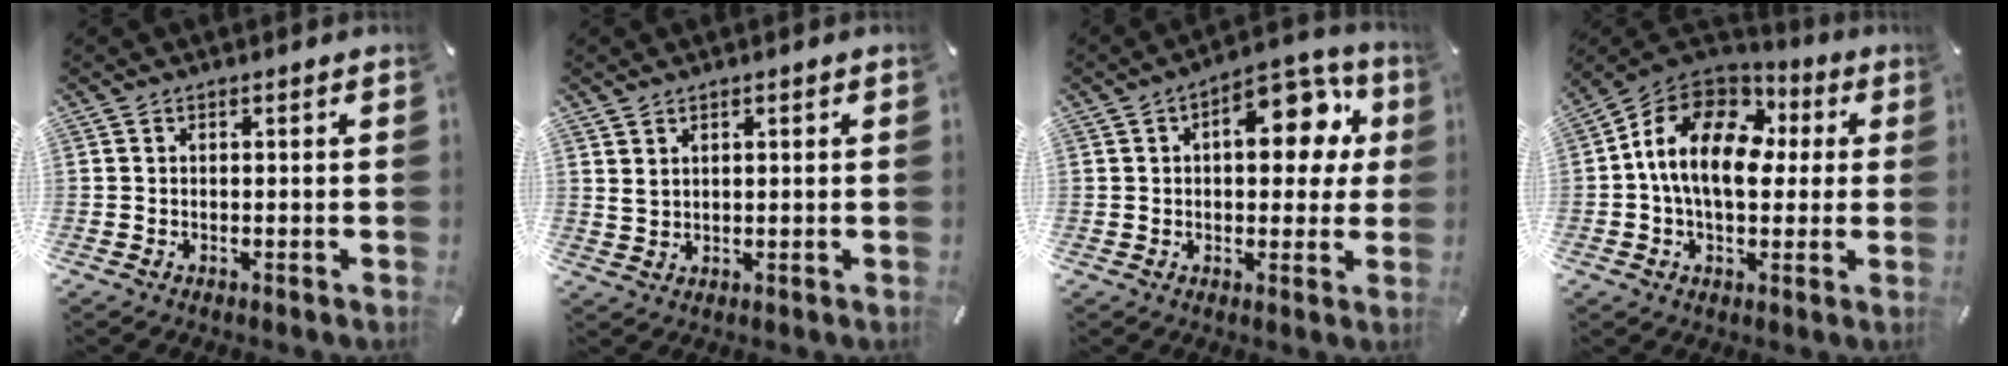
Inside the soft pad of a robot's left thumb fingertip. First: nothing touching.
{"total": 2.1, "force": [1.3, 1.6, 0.5], "torque": [-0.013, 0.002, 0.024]}
{"total": 14.2, "force": [3.9, 7.8, 11.2], "torque": [-0.135, -0.017, 0.060]}
{"total": 15.3, "force": [0.8, 10.2, 11.3], "torque": [-0.227, 0.011, 0.008]}